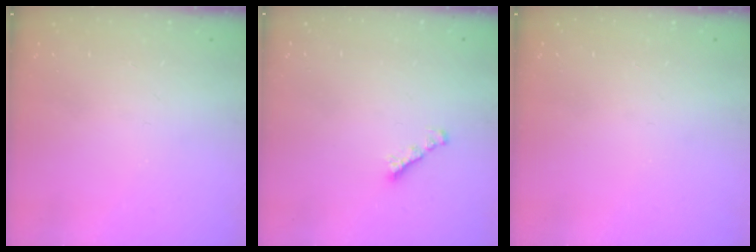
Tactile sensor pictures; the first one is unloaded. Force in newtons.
{"total": 1.7, "press": 1.6, "slide": 0.5}
{"total": 0.0}